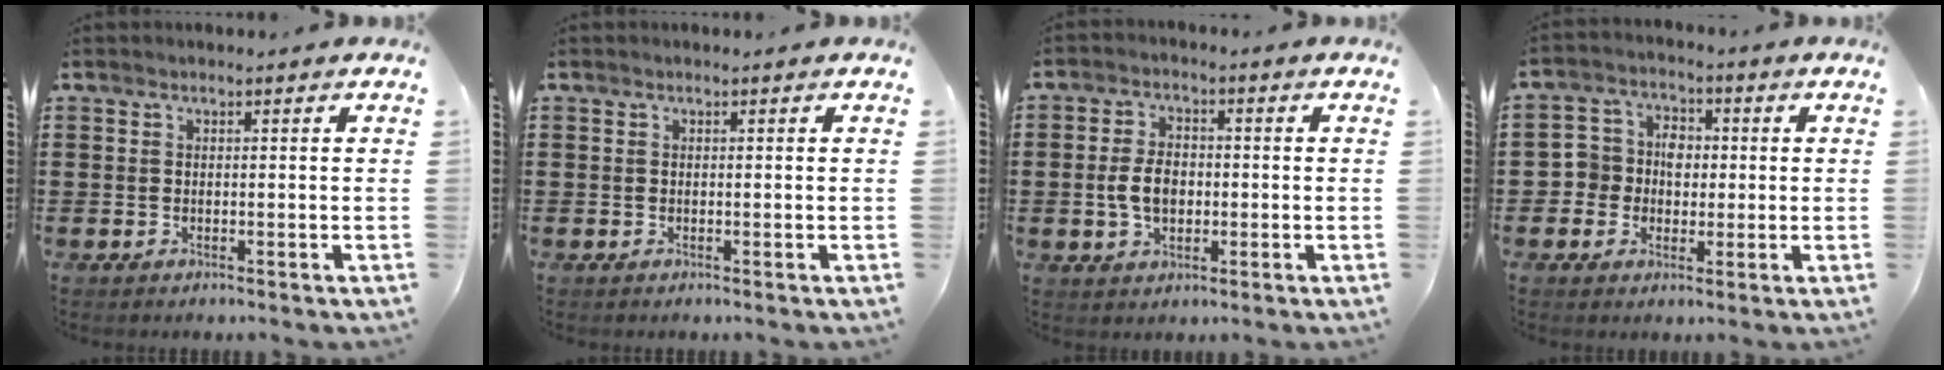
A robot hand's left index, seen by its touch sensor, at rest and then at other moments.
{"total": 0.0}
{"total": 5.6, "force": [-0.6, 3.4, 4.3], "torque": [-0.094, -0.001, -0.020]}
{"total": 5.1, "force": [-0.5, 4.8, 1.5], "torque": [-0.050, 0.016, -0.013]}